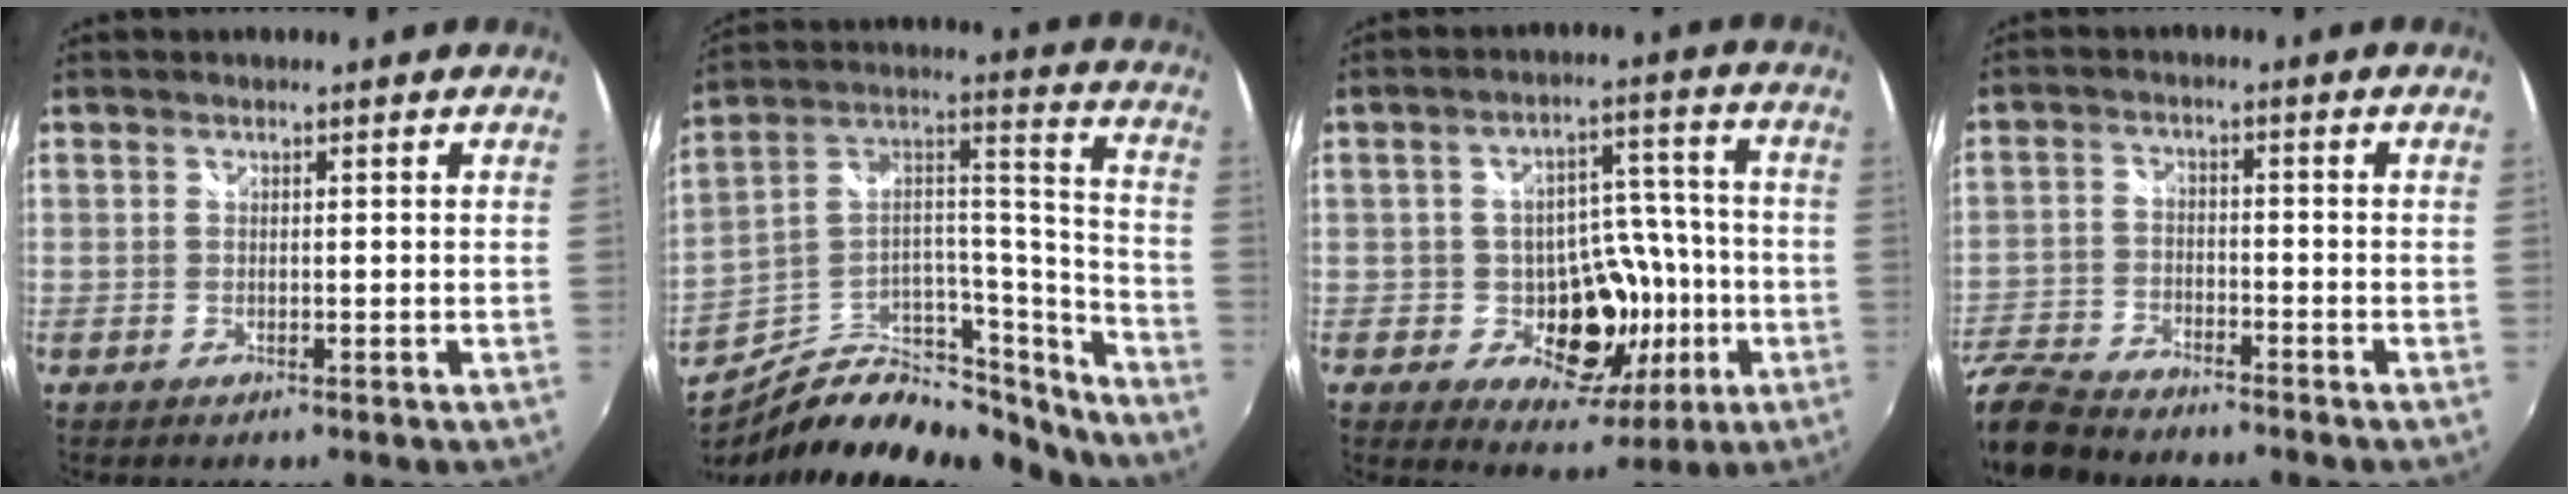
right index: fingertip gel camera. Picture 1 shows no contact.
{"total": 22.3, "force": [-19.7, 7.5, 7.2], "torque": [-0.104, 0.056, -0.317]}
{"total": 13.2, "force": [-3.6, 9.9, 8.0], "torque": [-0.130, 0.017, -0.037]}
{"total": 13.4, "force": [-11.1, 5.3, 5.4], "torque": [-0.152, -0.022, -0.213]}